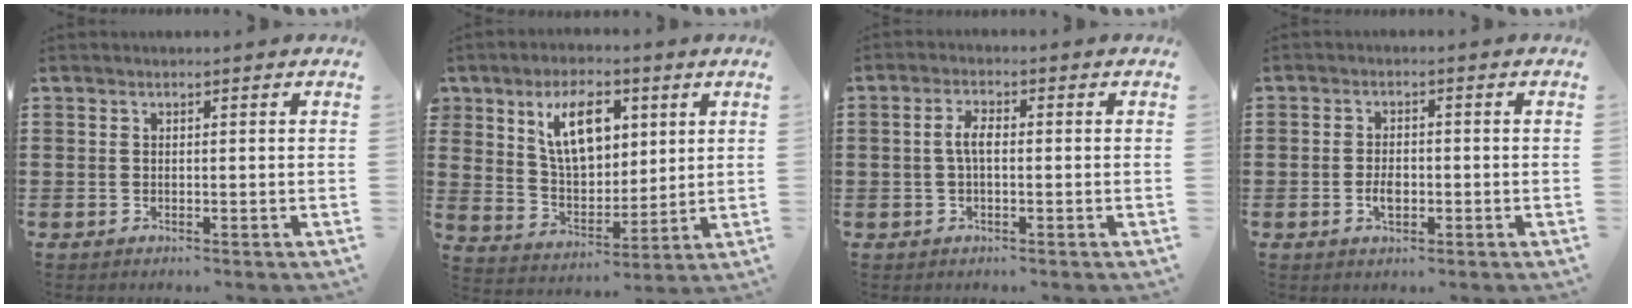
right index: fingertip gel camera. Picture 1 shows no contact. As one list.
[{"total": 10.2, "force": [4.4, 6.0, 7.0], "torque": [-0.135, 0.012, 0.077]}, {"total": 3.1, "force": [-0.3, 1.3, 2.9], "torque": [-0.062, 0.003, -0.009]}, {"total": 2.8, "force": [-0.8, 1.3, 2.3], "torque": [-0.052, -0.002, -0.015]}]